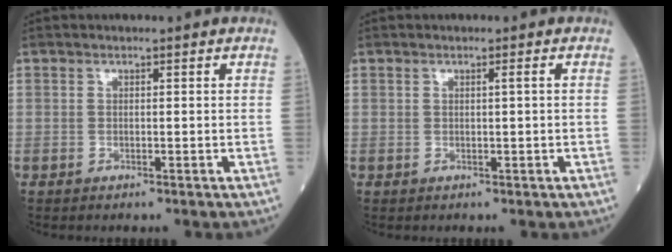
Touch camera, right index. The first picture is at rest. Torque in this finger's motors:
{"motor_torque": [0.19, 0.23, 0.14, 0.04]}